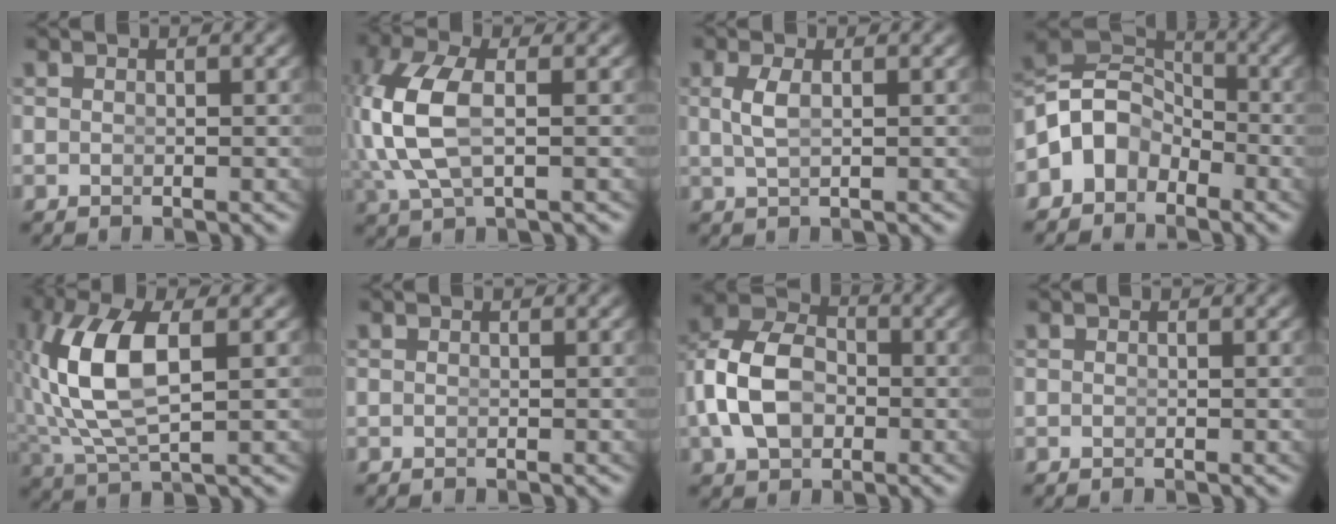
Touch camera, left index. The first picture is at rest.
{"total": 6.3, "force": [0.1, 3.4, 5.3], "torque": [-0.143, -0.026, 0.023]}
{"total": 1.5, "force": [0.2, 0.0, 1.5], "torque": [-0.034, -0.007, 0.015]}
{"total": 10.1, "force": [-0.7, 8.7, 5.1], "torque": [-0.119, -0.021, -0.015]}
{"total": 7.1, "force": [0.7, 2.8, 6.5], "torque": [-0.153, -0.010, 0.029]}
{"total": 0.0}
{"total": 9.0, "force": [0.3, 7.2, 5.4], "torque": [-0.112, -0.006, 0.004]}
{"total": 0.0}